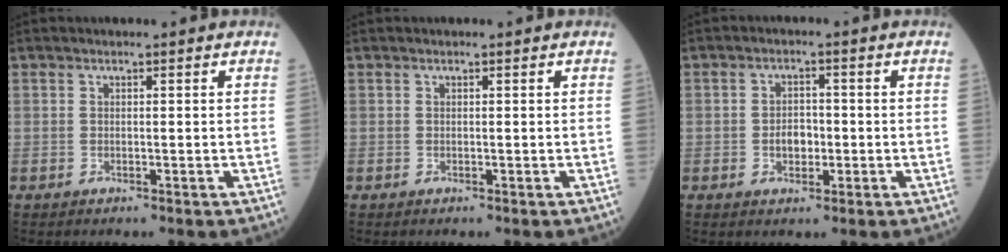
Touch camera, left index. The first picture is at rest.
{"total": 0.0}
{"total": 3.3, "force": [-0.7, 2.1, 2.4], "torque": [-0.039, 0.006, -0.011]}